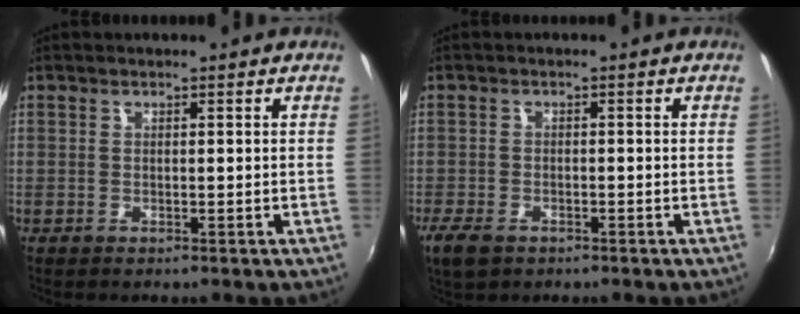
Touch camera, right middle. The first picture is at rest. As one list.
[{"total": 4.8, "force": [-3.1, 2.4, 2.7], "torque": [-0.070, -0.014, -0.057]}]